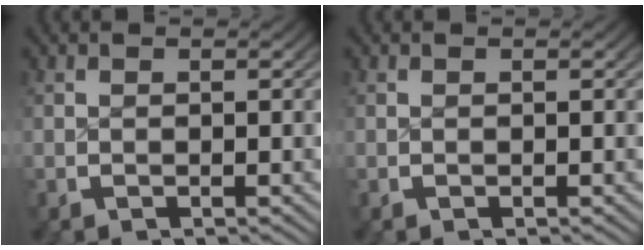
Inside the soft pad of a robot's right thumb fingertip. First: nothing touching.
{"total": 0.0}